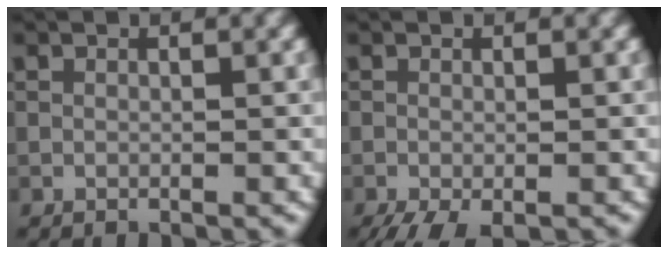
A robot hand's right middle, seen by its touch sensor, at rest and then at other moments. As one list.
[{"total": 3.2, "force": [-2.2, 1.0, 2.1], "torque": [-0.037, -0.010, -0.035]}]